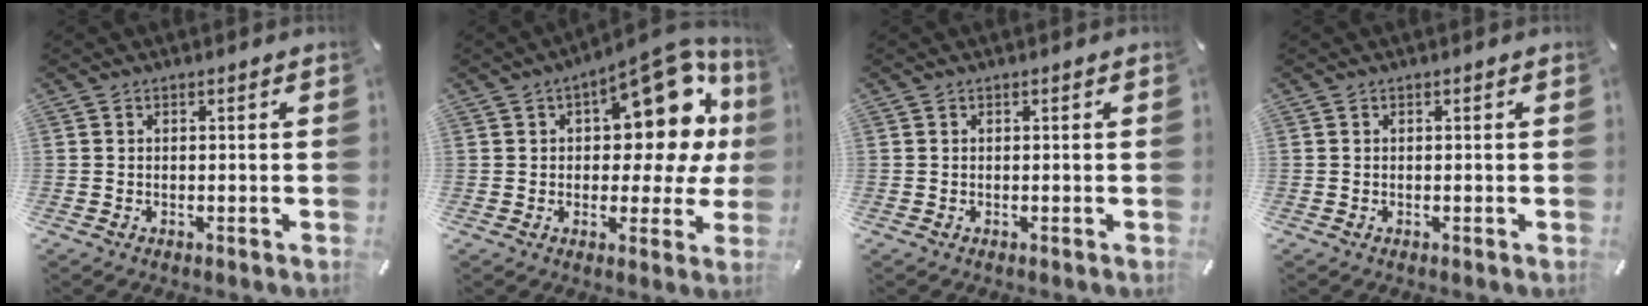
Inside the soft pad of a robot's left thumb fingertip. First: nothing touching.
{"total": 18.5, "force": [7.3, 9.3, 14.2], "torque": [-0.168, -0.060, 0.120]}
{"total": 0.0}
{"total": 0.0}